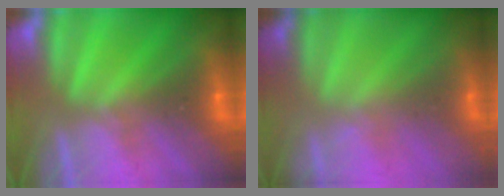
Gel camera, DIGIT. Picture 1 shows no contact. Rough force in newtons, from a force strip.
{"total": 1.6}